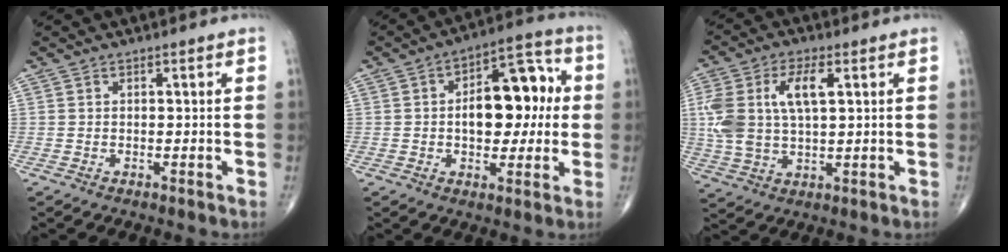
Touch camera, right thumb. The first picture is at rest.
{"total": 14.8, "force": [0.9, 8.4, 12.1], "torque": [-0.133, 0.030, 0.009]}
{"total": 12.7, "force": [2.8, 6.3, 10.7], "torque": [-0.235, 0.010, 0.059]}